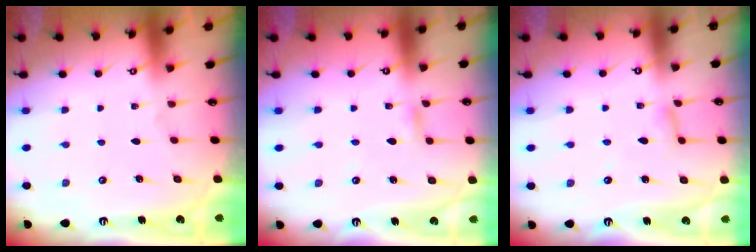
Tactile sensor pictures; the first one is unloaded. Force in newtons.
{"total": 2.7, "press": 2.7, "slide": 0.2}
{"total": 4.8, "press": 4.7, "slide": 0.5}